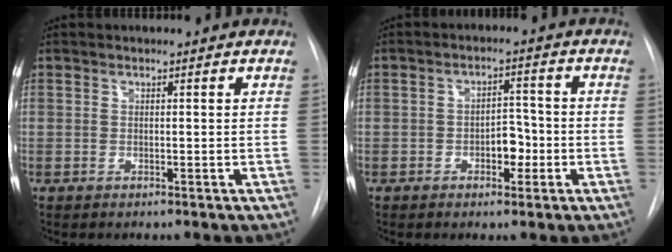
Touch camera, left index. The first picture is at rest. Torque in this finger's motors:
{"motor_torque": [0.13, 0.07, 0.07, 0.03]}